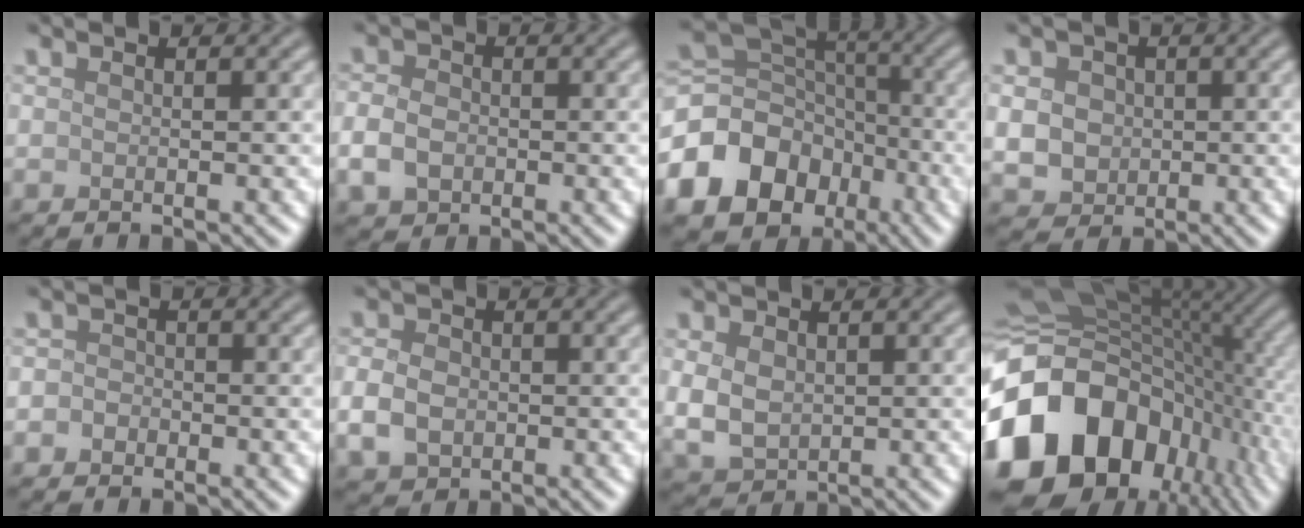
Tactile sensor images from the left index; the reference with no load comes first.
{"total": 3.3, "force": [-0.9, 2.6, 1.9], "torque": [-0.041, -0.003, -0.022]}
{"total": 13.8, "force": [-6.8, 10.9, 4.9], "torque": [-0.128, -0.023, -0.126]}
{"total": 3.5, "force": [0.0, 3.1, 1.6], "torque": [-0.037, -0.002, -0.001]}
{"total": 1.6, "force": [-0.4, 1.5, 0.6], "torque": [0.010, 0.004, -0.019]}
{"total": 3.7, "force": [-0.7, 2.9, 2.2], "torque": [-0.050, -0.004, -0.017]}
{"total": 3.6, "force": [0.3, 2.8, 2.3], "torque": [-0.056, -0.003, 0.010]}
{"total": 17.9, "force": [-5.7, 12.4, 11.6], "torque": [-0.239, -0.011, -0.101]}